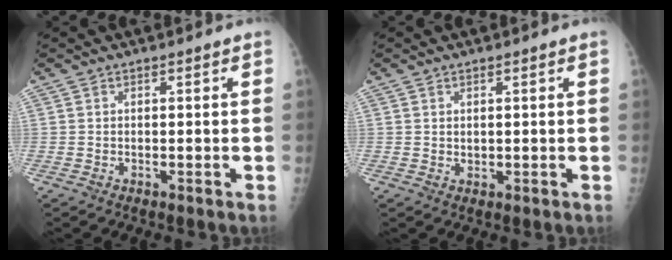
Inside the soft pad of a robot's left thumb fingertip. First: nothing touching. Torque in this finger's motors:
{"motor_torque": [-0.15, 0.09, 0.23, 0.03, 0.04]}